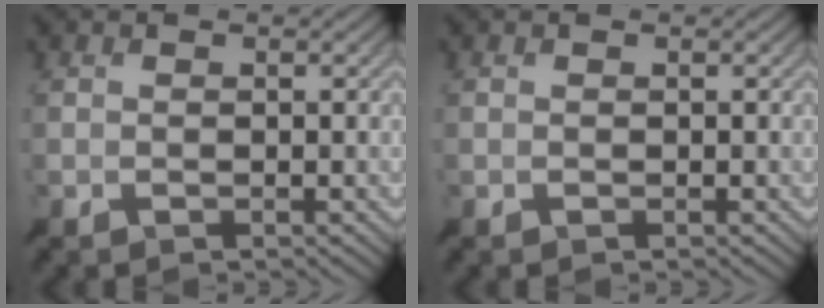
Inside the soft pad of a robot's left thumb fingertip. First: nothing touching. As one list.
[{"total": 0.0}]